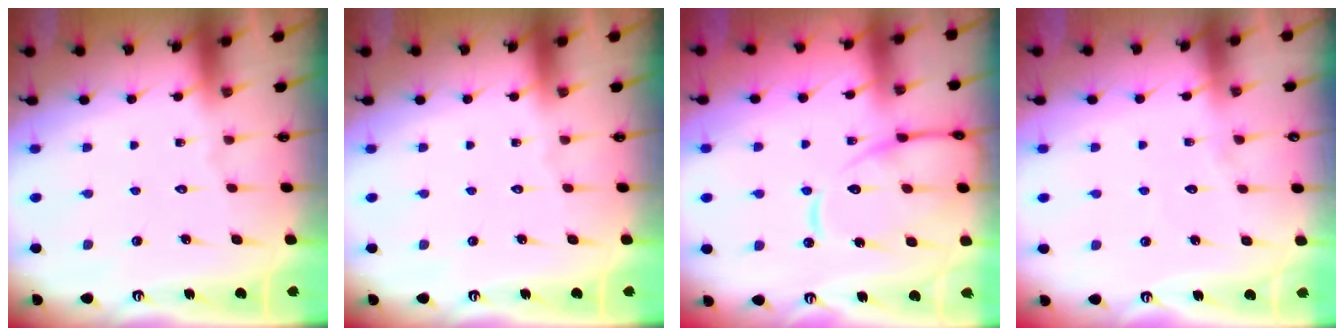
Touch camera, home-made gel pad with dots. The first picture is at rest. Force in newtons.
{"total": 0.0}
{"total": 14.5, "press": 14.4, "slide": 1.5}
{"total": 3.8, "press": 3.8, "slide": 0.4}